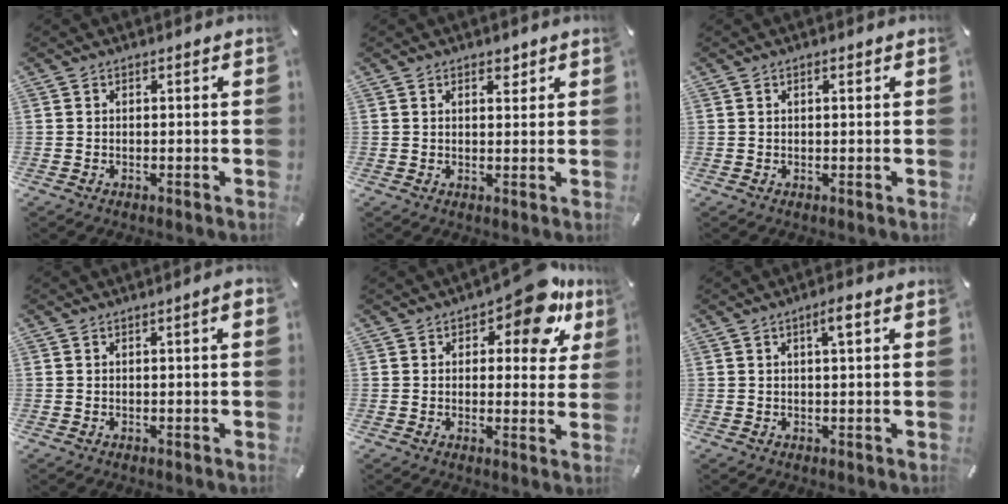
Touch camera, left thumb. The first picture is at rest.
{"total": 2.3, "force": [1.4, 1.3, 1.2], "torque": [-0.009, -0.005, 0.021]}
{"total": 1.0, "force": [0.4, 0.3, 0.9], "torque": [-0.018, 0.002, 0.006]}
{"total": 2.0, "force": [0.1, 0.3, 1.9], "torque": [-0.033, 0.002, 0.002]}
{"total": 12.4, "force": [7.3, 5.7, 8.3], "torque": [-0.095, -0.042, 0.120]}
{"total": 3.3, "force": [1.1, 0.5, 3.1], "torque": [-0.053, 0.001, 0.015]}